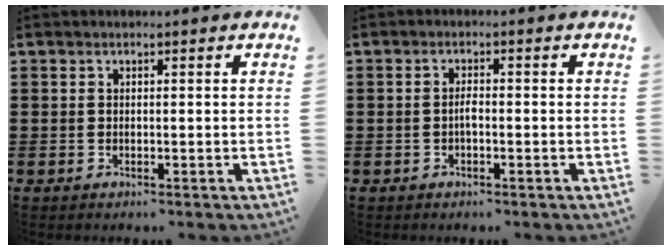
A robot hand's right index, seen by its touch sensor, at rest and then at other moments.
{"total": 1.8, "force": [-0.4, 0.6, 1.6], "torque": [-0.032, 0.002, -0.008]}